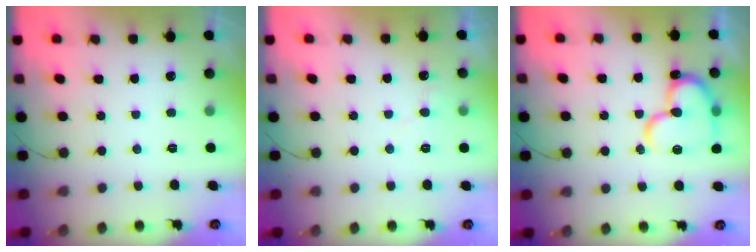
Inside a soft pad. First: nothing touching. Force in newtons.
{"total": 3.8, "press": 3.7, "slide": 0.2}
{"total": 17.1, "press": 17.1, "slide": 1.4}